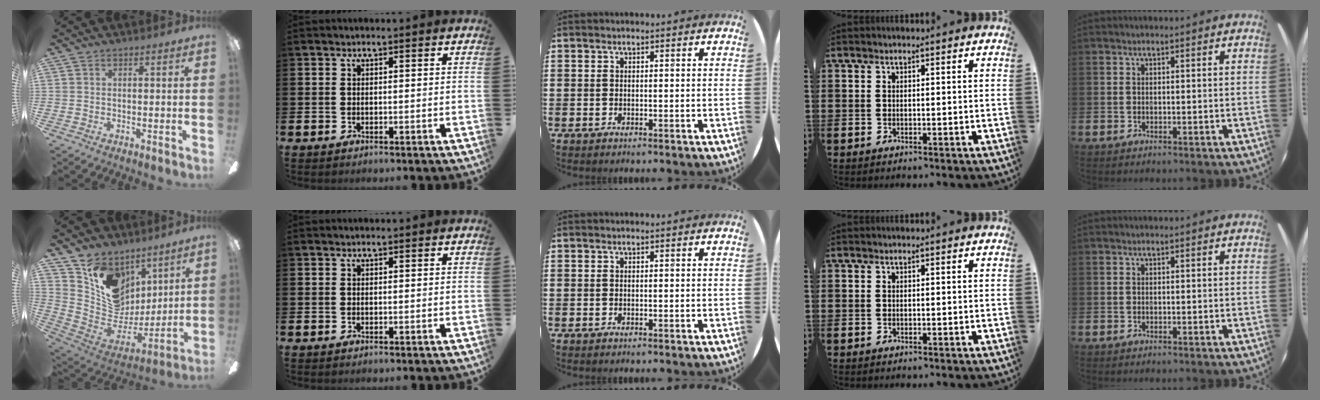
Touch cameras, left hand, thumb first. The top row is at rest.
{"thumb": {"total": 15.8, "force": [7.5, 12.3, 6.6], "torque": [-0.116, -0.038, 0.154]}}